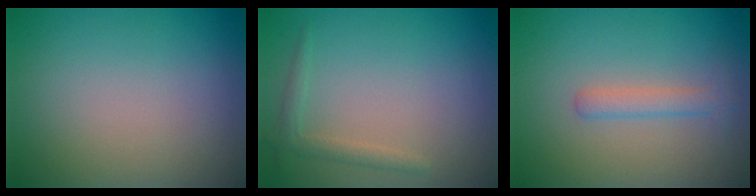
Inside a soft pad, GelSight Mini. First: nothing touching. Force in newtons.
{"total": 1.5, "press": 1.5, "slide": 0.1}
{"total": 1.8, "press": 1.8, "slide": 0.1}